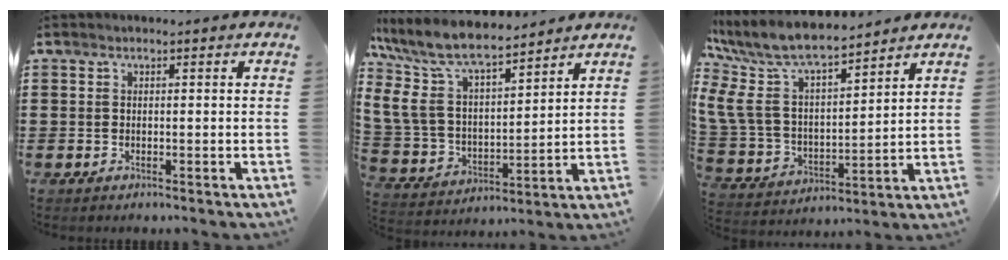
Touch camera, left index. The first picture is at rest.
{"total": 11.6, "force": [8.5, 4.5, 6.6], "torque": [-0.175, -0.046, 0.151]}
{"total": 10.9, "force": [7.7, 4.3, 6.4], "torque": [-0.174, -0.051, 0.135]}